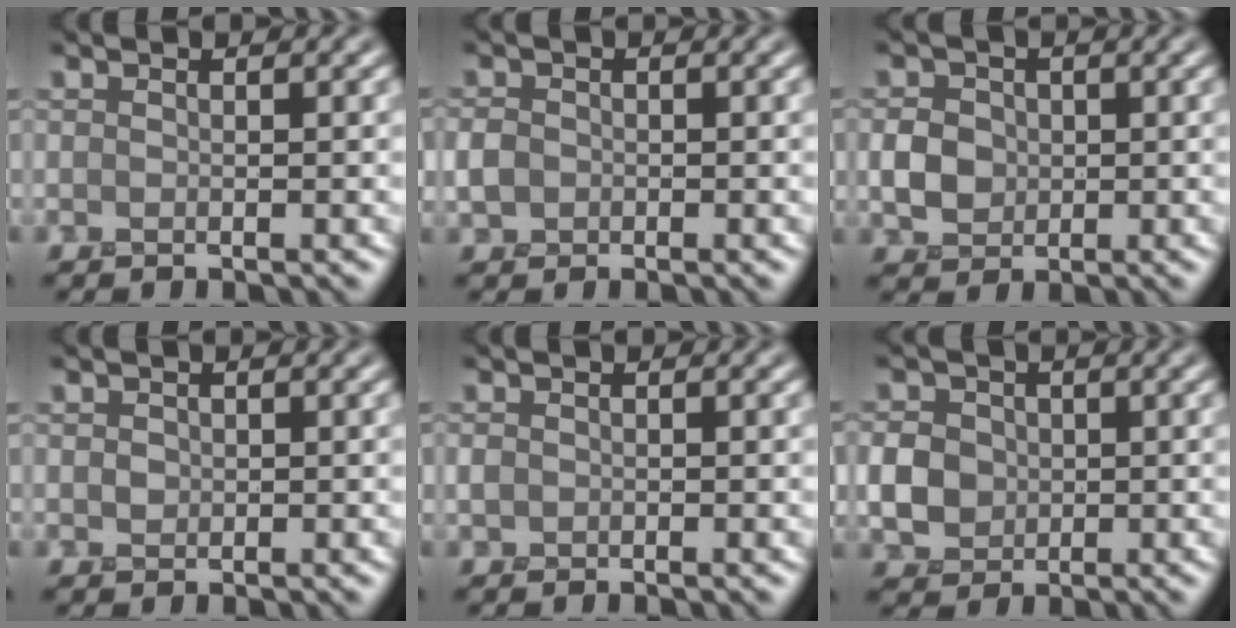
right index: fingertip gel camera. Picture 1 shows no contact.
{"total": 1.7, "force": [-0.3, 1.5, 0.7], "torque": [-0.014, 0.002, -0.014]}
{"total": 2.8, "force": [-0.1, 2.4, 1.3], "torque": [-0.027, 0.001, -0.003]}
{"total": 0.8, "force": [0.2, 0.8, 0.3], "torque": [-0.003, 0.001, 0.004]}
{"total": 0.9, "force": [-0.1, 0.8, 0.4], "torque": [-0.008, 0.001, -0.008]}
{"total": 3.5, "force": [-0.1, 3.1, 1.6], "torque": [-0.037, 0.003, -0.004]}